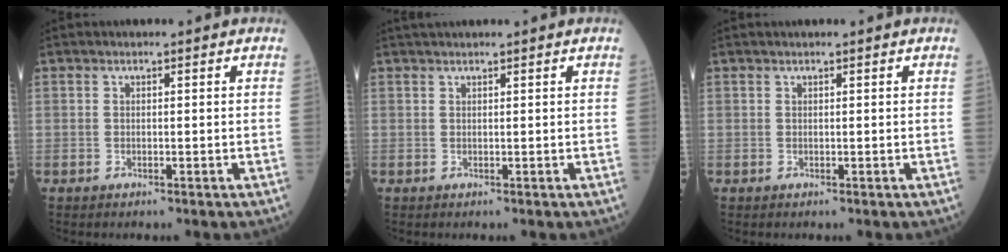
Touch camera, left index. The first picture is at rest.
{"total": 2.5, "force": [2.3, -0.3, 1.0], "torque": [-0.008, 0.026, 0.043]}
{"total": 0.8, "force": [0.7, -0.1, 0.3], "torque": [-0.005, 0.013, 0.015]}